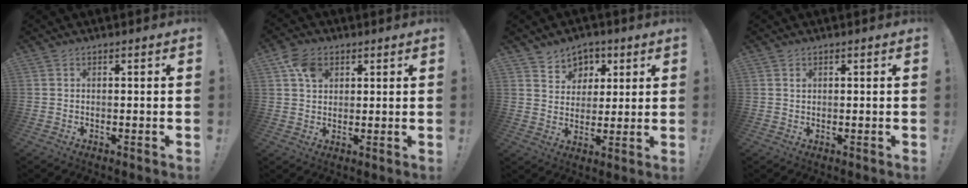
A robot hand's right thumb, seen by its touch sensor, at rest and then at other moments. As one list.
[{"total": 7.1, "force": [3.0, 5.3, 3.7], "torque": [-0.061, 0.004, 0.060]}, {"total": 7.1, "force": [3.8, 6.0, 0.6], "torque": [-0.002, -0.035, 0.075]}, {"total": 0.7, "force": [0.3, 0.6, 0.3], "torque": [0.002, -0.002, 0.004]}]